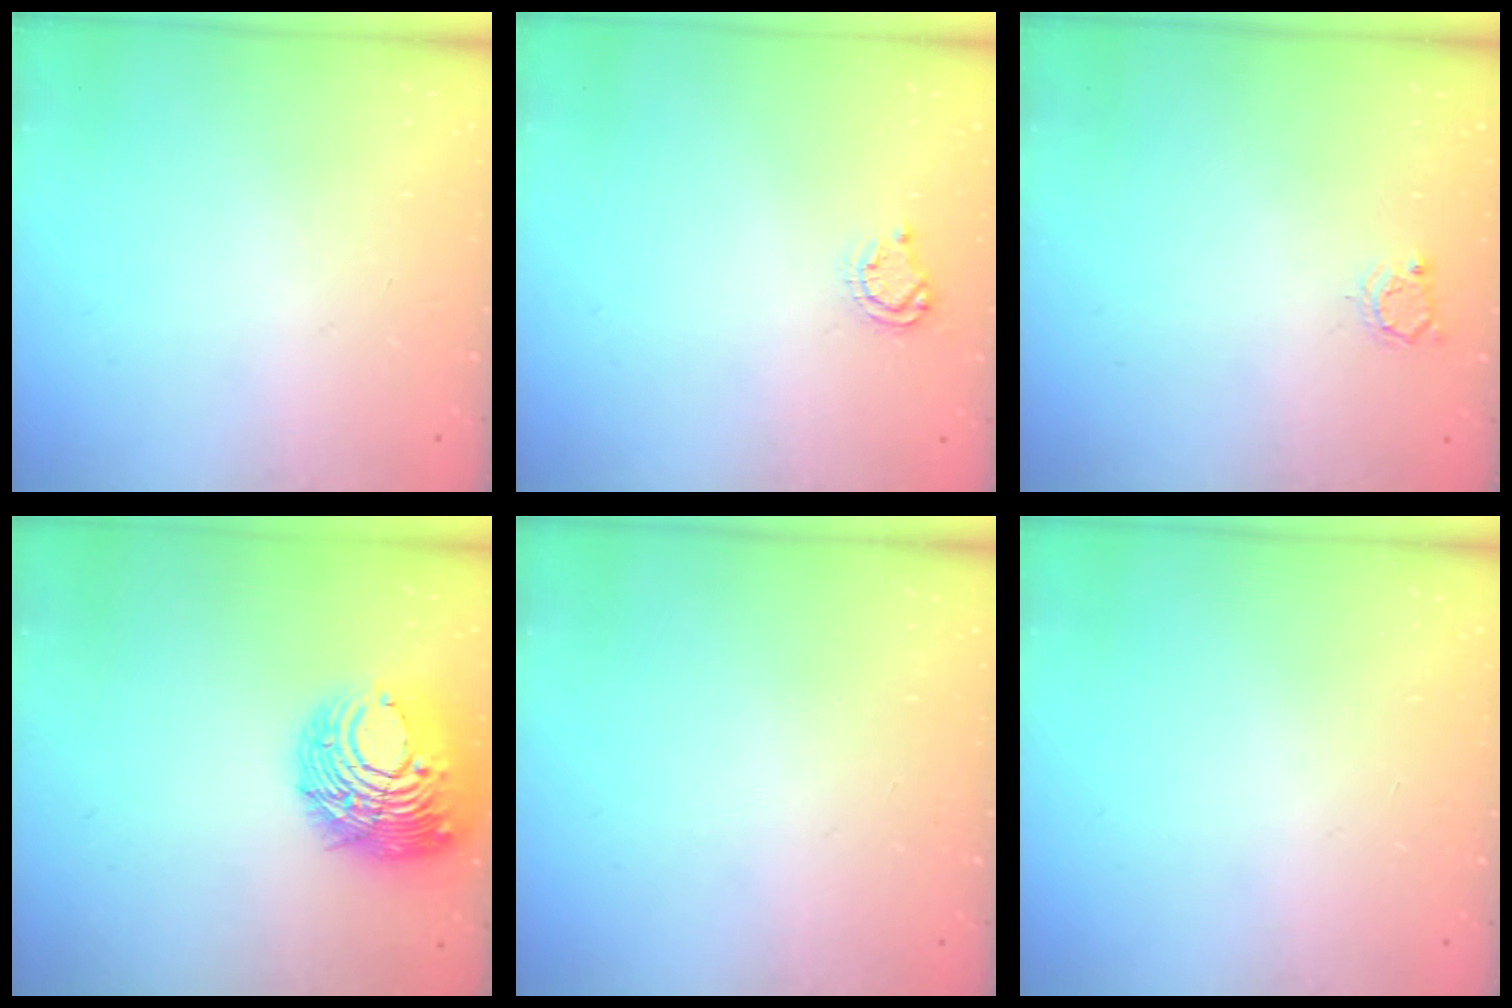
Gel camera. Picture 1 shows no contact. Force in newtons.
{"total": 4.0, "press": 4.0, "slide": 0.5}
{"total": 2.8, "press": 2.8, "slide": 0.5}
{"total": 14.8, "press": 14.7, "slide": 1.6}
{"total": 0.0}
{"total": 0.0}